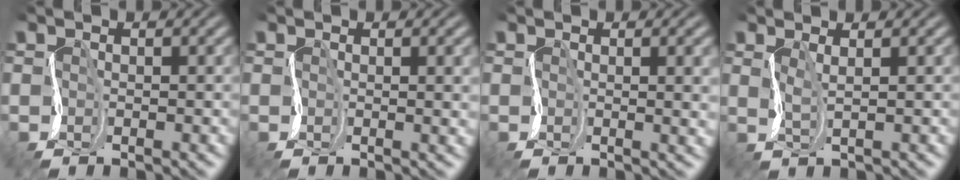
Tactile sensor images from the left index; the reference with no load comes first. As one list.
[{"total": 3.5, "force": [0.4, 1.4, 3.1], "torque": [-0.030, 0.000, 0.007]}, {"total": 4.7, "force": [0.4, 2.1, 4.2], "torque": [-0.033, 0.003, 0.007]}, {"total": 1.2, "force": [1.0, 0.2, 0.5], "torque": [-0.013, 0.005, 0.020]}]